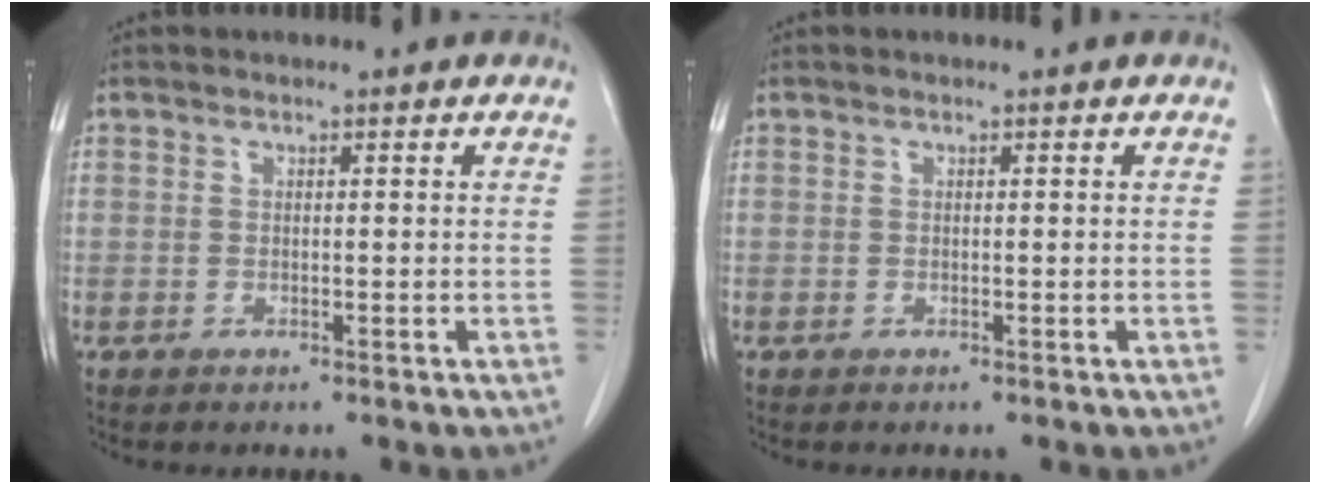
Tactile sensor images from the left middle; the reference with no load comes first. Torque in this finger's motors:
{"motor_torque": [1.04, -1.10, 0.05, 0.01]}